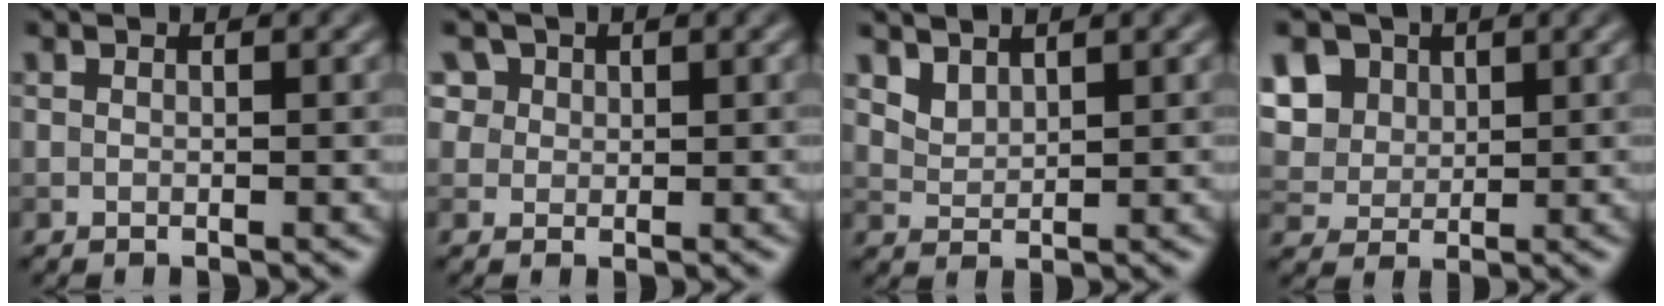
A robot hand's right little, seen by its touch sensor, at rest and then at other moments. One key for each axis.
{"total": 4.5, "fx": 2.4, "fy": 3.4, "fz": 1.8, "tx": -0.043, "ty": 0.008, "tz": 0.037}
{"total": 2.0, "fx": 1.7, "fy": 0.7, "fz": 0.6, "tx": -0.019, "ty": -0.002, "tz": 0.043}
{"total": 8.9, "fx": 4.1, "fy": 6.8, "fz": 4.2, "tx": -0.100, "ty": 0.024, "tz": 0.063}